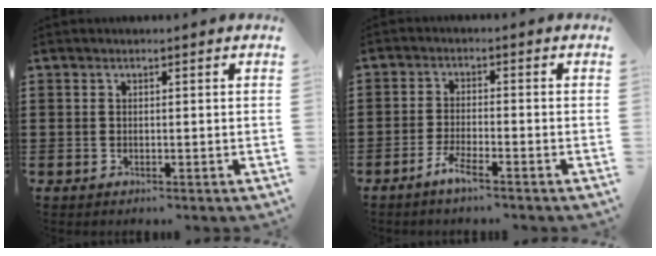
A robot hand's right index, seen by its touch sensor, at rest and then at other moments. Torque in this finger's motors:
{"motor_torque": [-0.56, 0.61, 0.07, 0.01]}